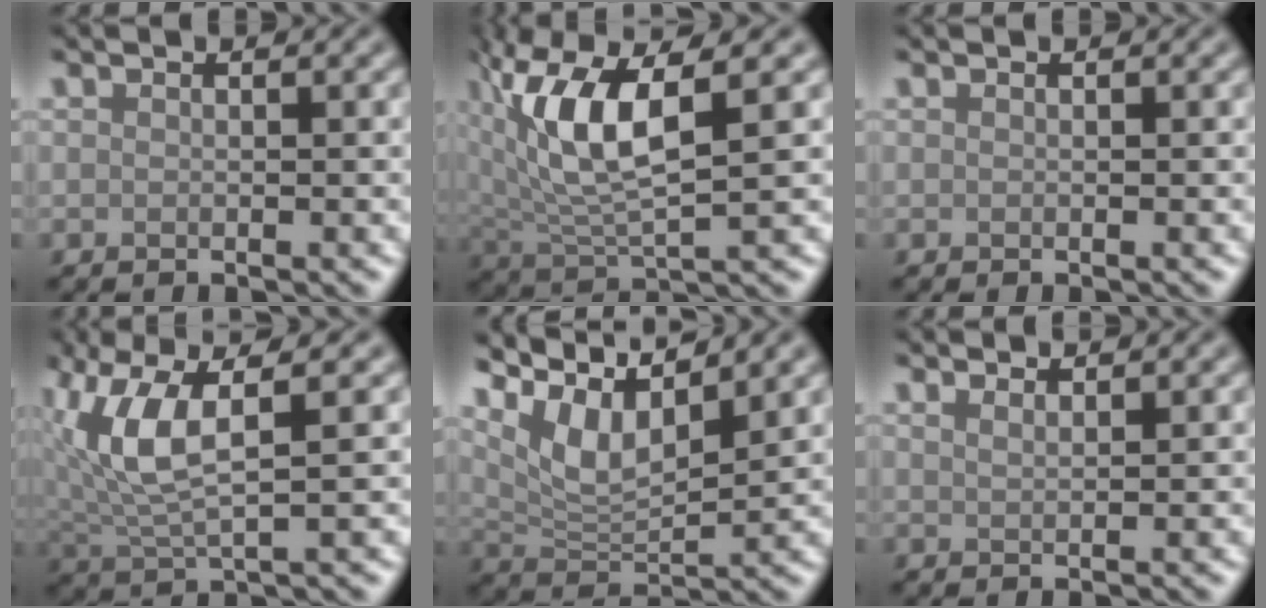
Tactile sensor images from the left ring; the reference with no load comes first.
{"total": 8.2, "force": [2.4, 2.7, 7.4], "torque": [-0.160, 0.001, 0.043]}
{"total": 0.0}
{"total": 6.1, "force": [1.5, 2.2, 5.5], "torque": [-0.130, 0.003, 0.031]}
{"total": 6.5, "force": [4.4, 1.8, 4.4], "torque": [-0.090, -0.002, 0.088]}
{"total": 1.5, "force": [1.3, 0.4, 0.7], "torque": [-0.002, -0.001, 0.012]}